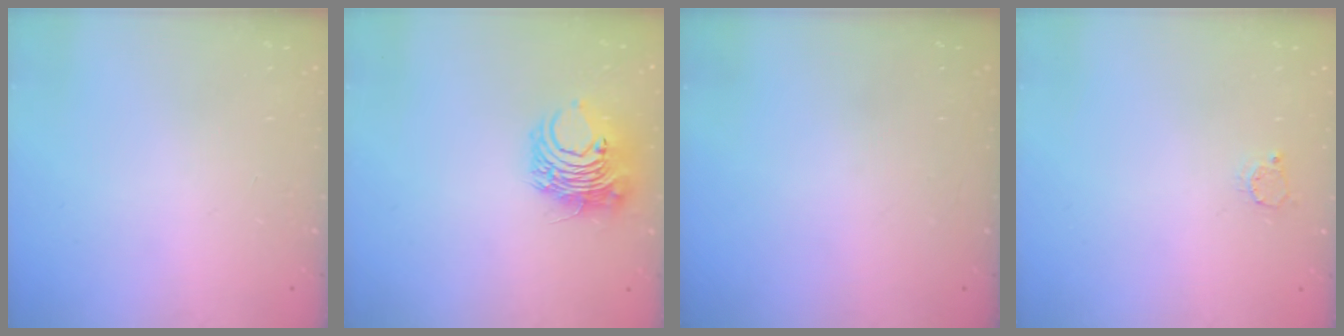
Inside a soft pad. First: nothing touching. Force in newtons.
{"total": 8.7, "press": 8.7, "slide": 0.4}
{"total": 0.0}
{"total": 2.7, "press": 2.7, "slide": 0.2}